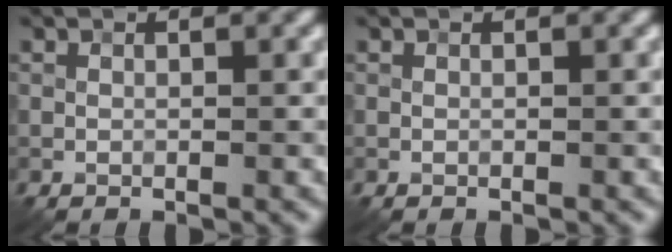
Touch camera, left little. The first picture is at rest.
{"total": 0.0}